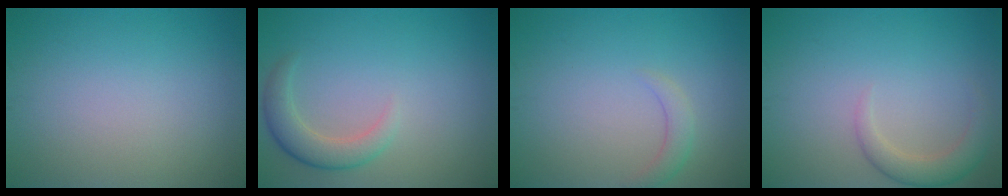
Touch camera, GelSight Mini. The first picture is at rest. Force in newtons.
{"total": 3.0, "press": 3.0, "slide": 0.4}
{"total": 1.5, "press": 1.5, "slide": 0.2}
{"total": 2.8, "press": 2.7, "slide": 0.2}